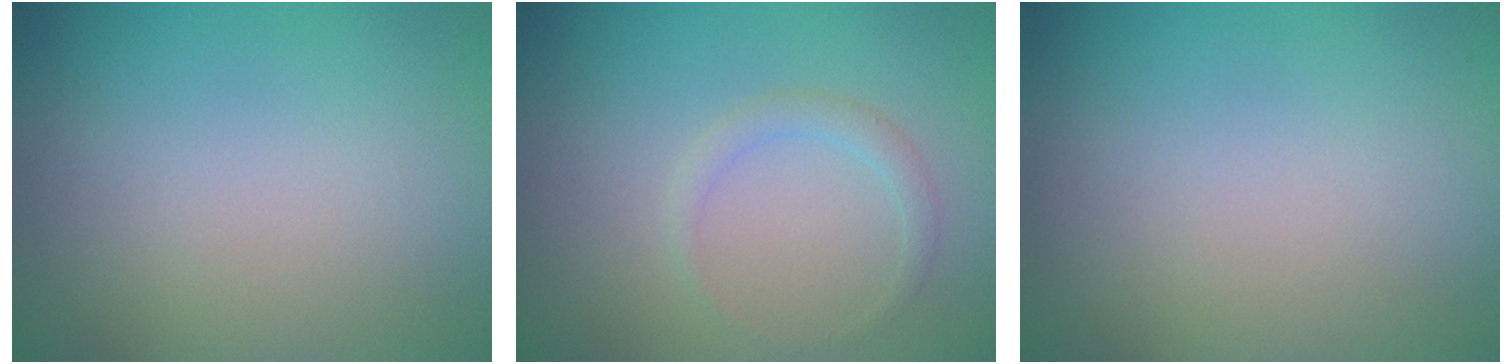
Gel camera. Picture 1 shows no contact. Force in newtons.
{"total": 1.3, "press": 1.3, "slide": 0.1}
{"total": 0.0}